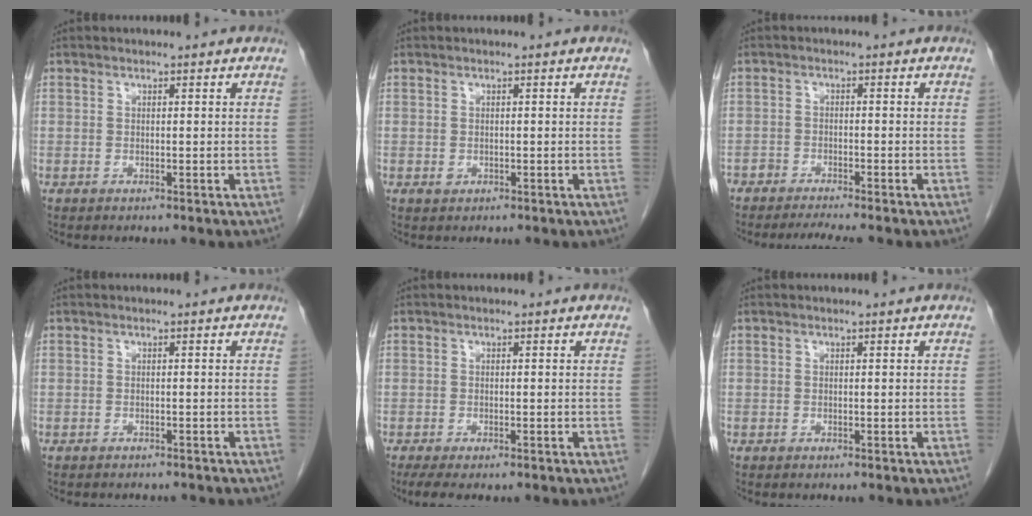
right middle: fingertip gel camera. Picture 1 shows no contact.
{"total": 0.7, "force": [-0.2, 0.5, 0.4], "torque": [-0.007, 0.000, 0.000]}
{"total": 4.5, "force": [-4.0, 0.1, 2.0], "torque": [-0.029, -0.010, -0.066]}
{"total": 4.3, "force": [-3.9, 1.3, 1.2], "torque": [-0.017, -0.001, -0.045]}
{"total": 4.6, "force": [-3.4, 1.3, 2.7], "torque": [-0.045, -0.014, -0.051]}
{"total": 0.0}